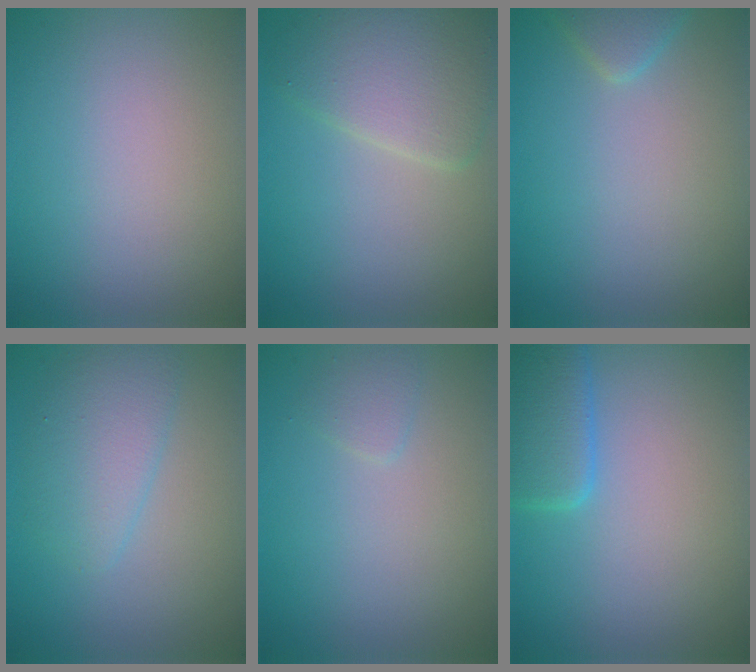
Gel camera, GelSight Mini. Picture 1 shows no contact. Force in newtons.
{"total": 4.6, "press": 4.6, "slide": 0.2}
{"total": 1.8, "press": 1.8, "slide": 0.1}
{"total": 3.3, "press": 3.3, "slide": 0.1}
{"total": 0.9, "press": 0.9, "slide": 0.1}
{"total": 4.2, "press": 4.2, "slide": 0.1}